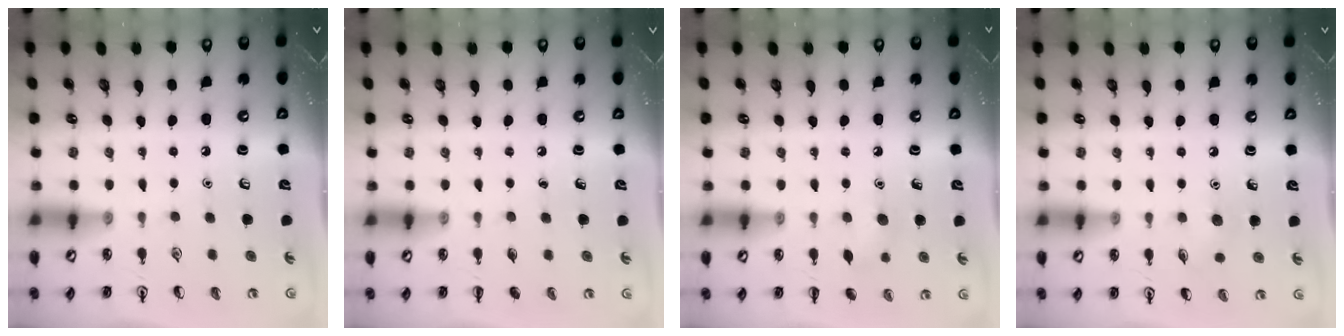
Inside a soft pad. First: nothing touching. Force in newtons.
{"total": 0.0}
{"total": 5.8, "press": 5.6, "slide": 1.6}
{"total": 3.7, "press": 3.5, "slide": 1.1}